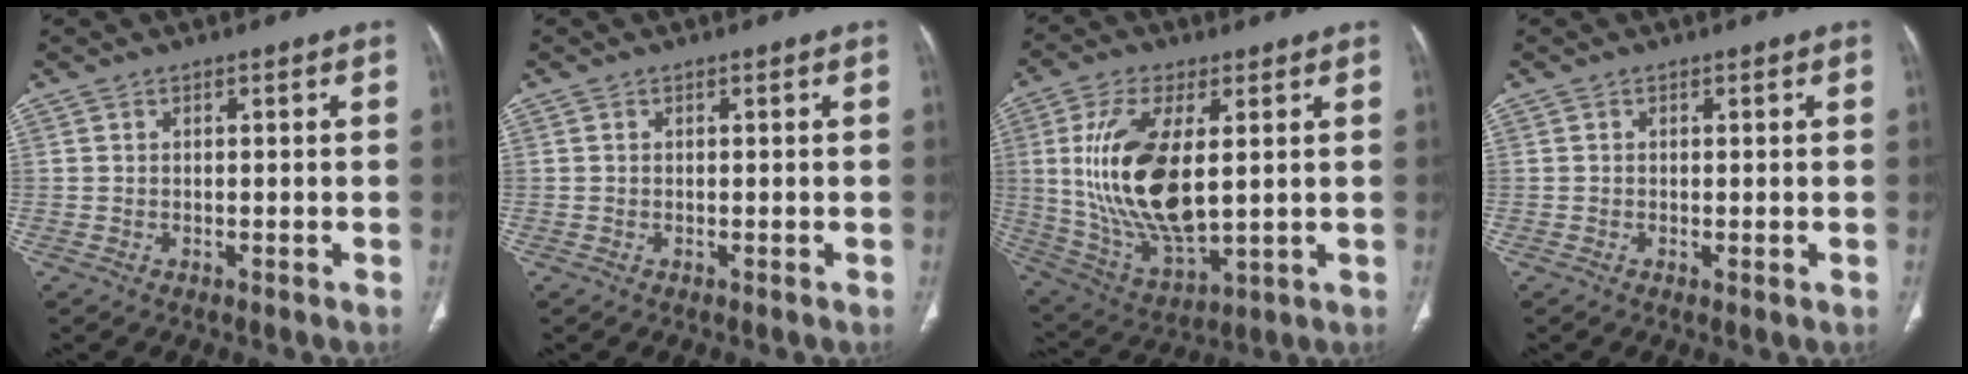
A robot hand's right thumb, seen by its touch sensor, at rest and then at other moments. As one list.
[{"total": 0.0}, {"total": 18.7, "force": [2.5, 8.4, 16.5], "torque": [-0.328, -0.022, 0.061]}, {"total": 0.6, "force": [-0.1, 0.2, 0.5], "torque": [-0.015, -0.004, -0.002]}]